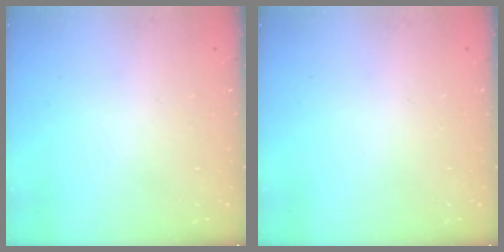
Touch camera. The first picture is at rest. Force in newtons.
{"total": 0.0}